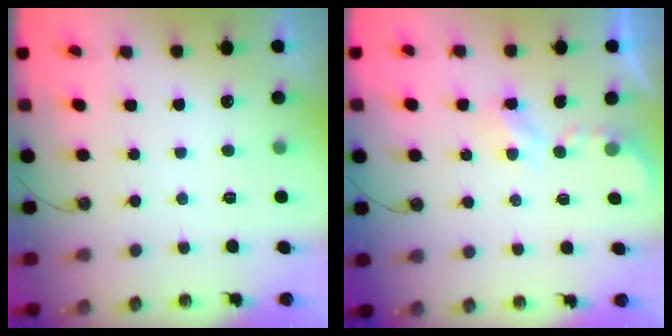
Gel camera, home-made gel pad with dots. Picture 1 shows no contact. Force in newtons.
{"total": 2.7, "press": 2.7, "slide": 0.5}